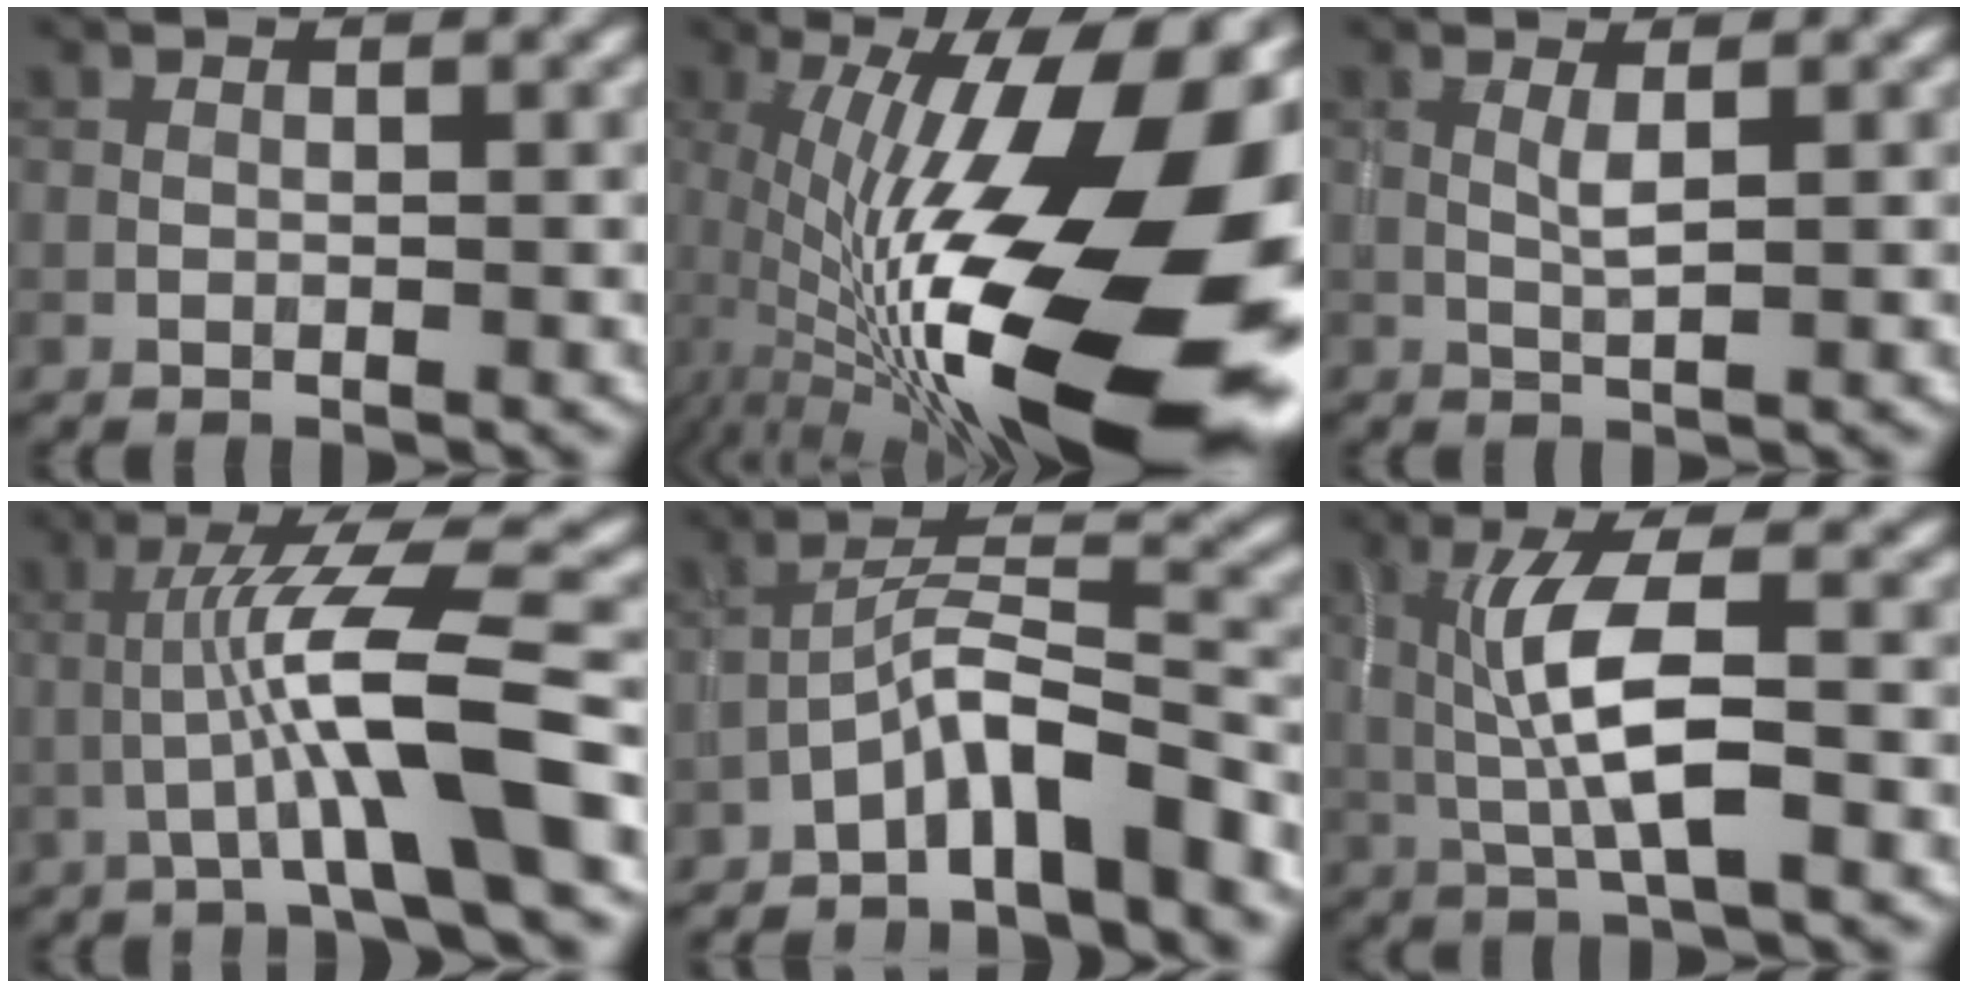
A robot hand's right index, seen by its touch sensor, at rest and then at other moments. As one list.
[{"total": 21.5, "force": [-2.0, 8.2, 19.8], "torque": [-0.321, -0.020, -0.034]}, {"total": 1.3, "force": [0.4, 0.0, 1.2], "torque": [-0.031, 0.000, 0.008]}, {"total": 7.2, "force": [-1.9, 0.1, 7.0], "torque": [-0.126, 0.023, -0.031]}, {"total": 6.8, "force": [-4.6, 1.4, 4.8], "torque": [-0.086, 0.013, -0.084]}, {"total": 6.2, "force": [-0.2, 1.5, 6.0], "torque": [-0.125, 0.006, -0.006]}]